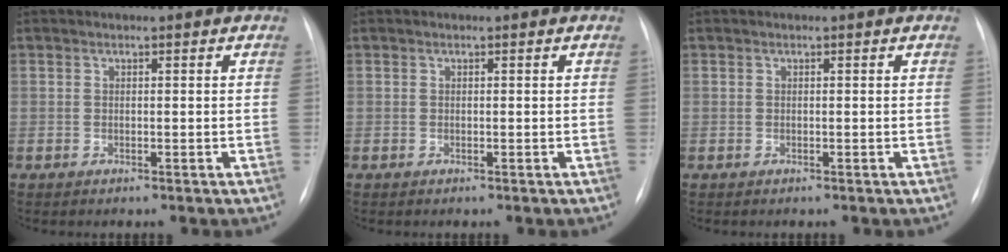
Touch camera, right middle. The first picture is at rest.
{"total": 0.0}
{"total": 0.0}